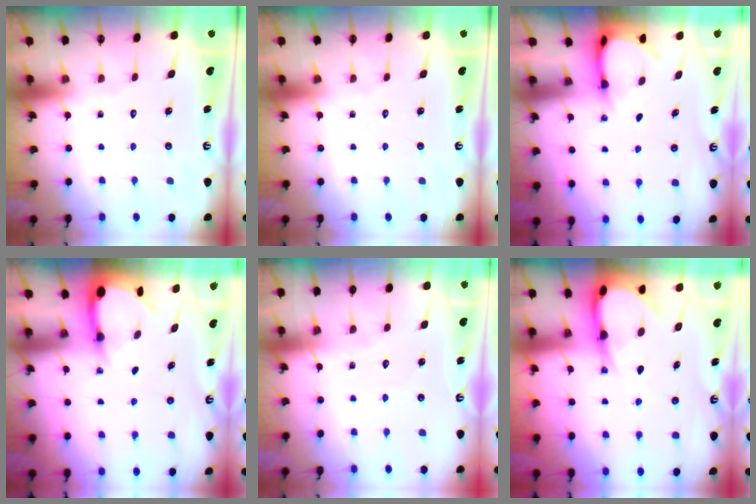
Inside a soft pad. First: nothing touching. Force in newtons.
{"total": 0.0}
{"total": 4.0, "press": 4.0, "slide": 0.3}
{"total": 3.6, "press": 3.6, "slide": 0.3}
{"total": 2.7, "press": 2.7, "slide": 0.2}
{"total": 8.5, "press": 8.4, "slide": 1.0}